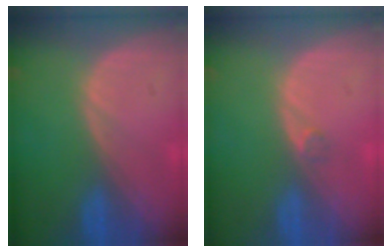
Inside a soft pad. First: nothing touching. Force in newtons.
{"total": 0.9, "press": 0.8, "slide": 0.5}